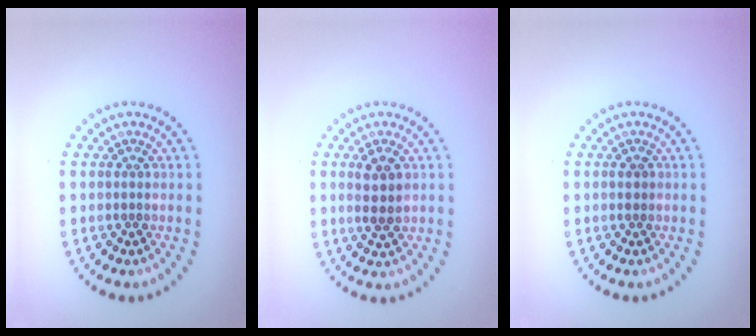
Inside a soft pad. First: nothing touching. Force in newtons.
{"total": 2.4, "press": 2.3, "slide": 0.7}
{"total": 0.7, "press": 0.7, "slide": 0.2}